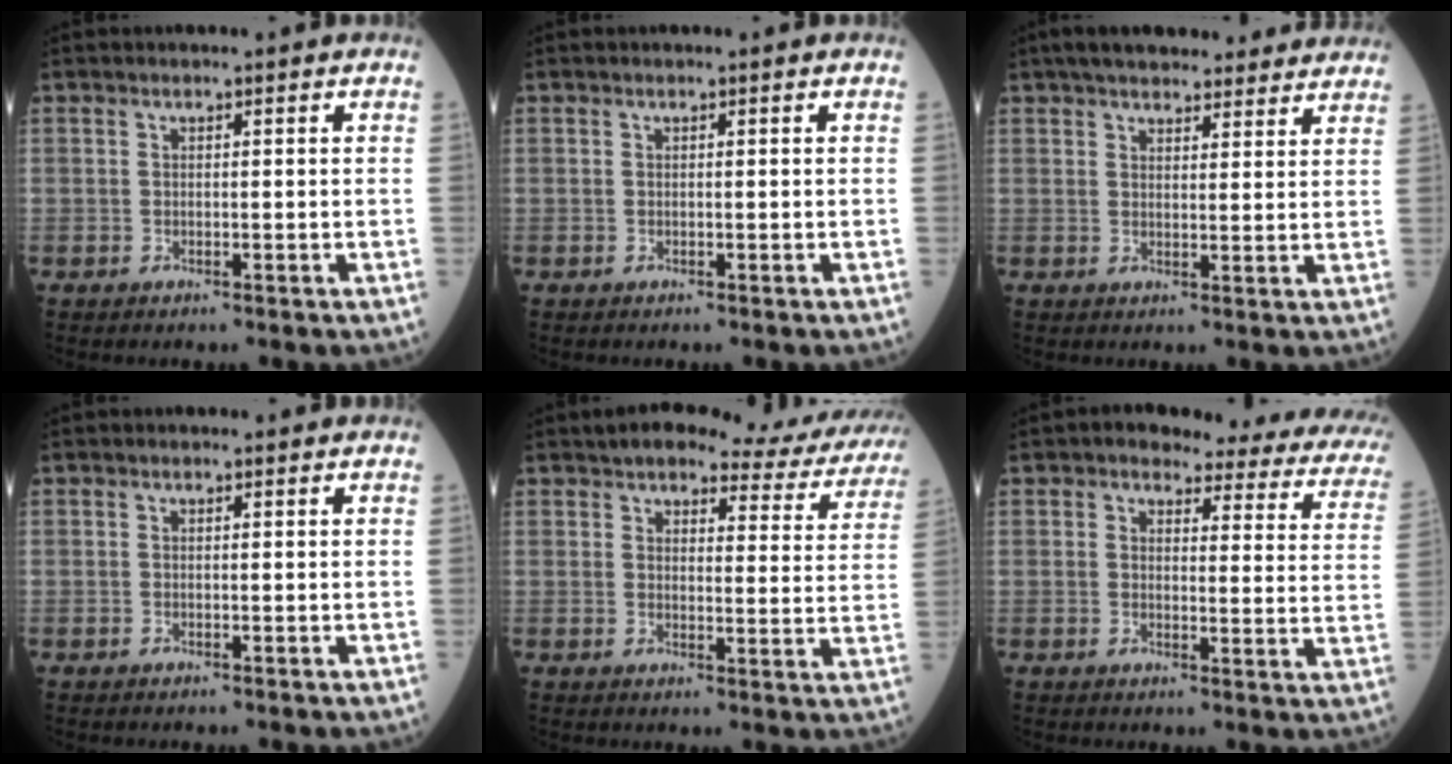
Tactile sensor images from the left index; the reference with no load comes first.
{"total": 0.0}
{"total": 15.6, "force": [13.6, 4.2, 6.4], "torque": [-0.076, 0.037, 0.178]}
{"total": 0.0}
{"total": 16.3, "force": [14.6, 4.4, 5.8], "torque": [-0.045, -0.007, 0.150]}
{"total": 17.6, "force": [14.5, 5.4, 8.5], "torque": [-0.080, -0.015, 0.140]}